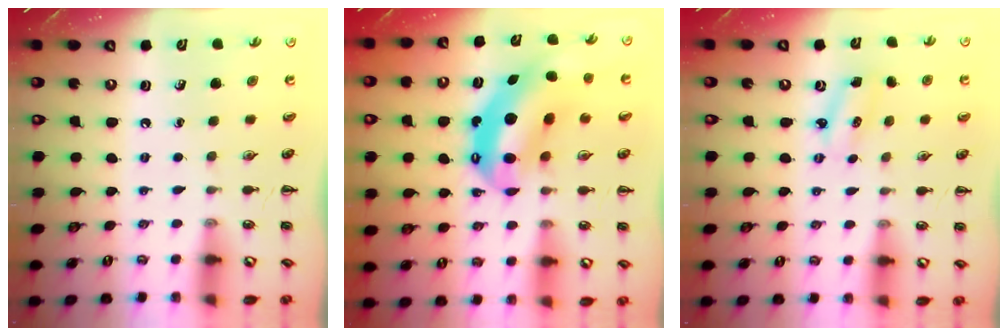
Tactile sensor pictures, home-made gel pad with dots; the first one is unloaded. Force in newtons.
{"total": 12.3, "press": 11.9, "slide": 2.9}
{"total": 2.6, "press": 2.6, "slide": 0.5}